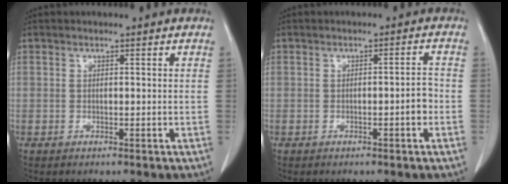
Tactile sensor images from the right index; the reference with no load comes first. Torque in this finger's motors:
{"motor_torque": [0.38, -0.36, 0.18, 0.04]}